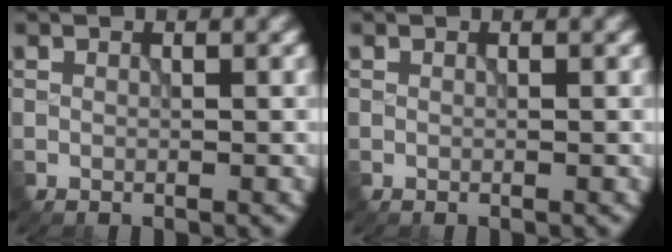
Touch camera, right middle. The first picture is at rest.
{"total": 0.0}